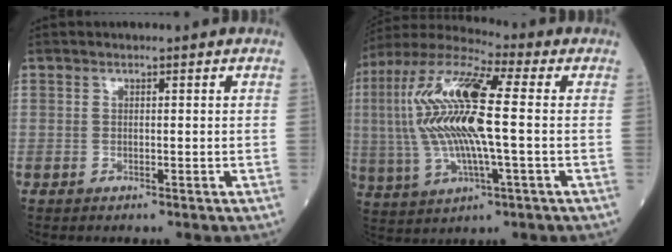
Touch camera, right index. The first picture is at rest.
{"total": 18.0, "force": [0.8, 3.2, 17.6], "torque": [-0.380, 0.015, 0.010]}